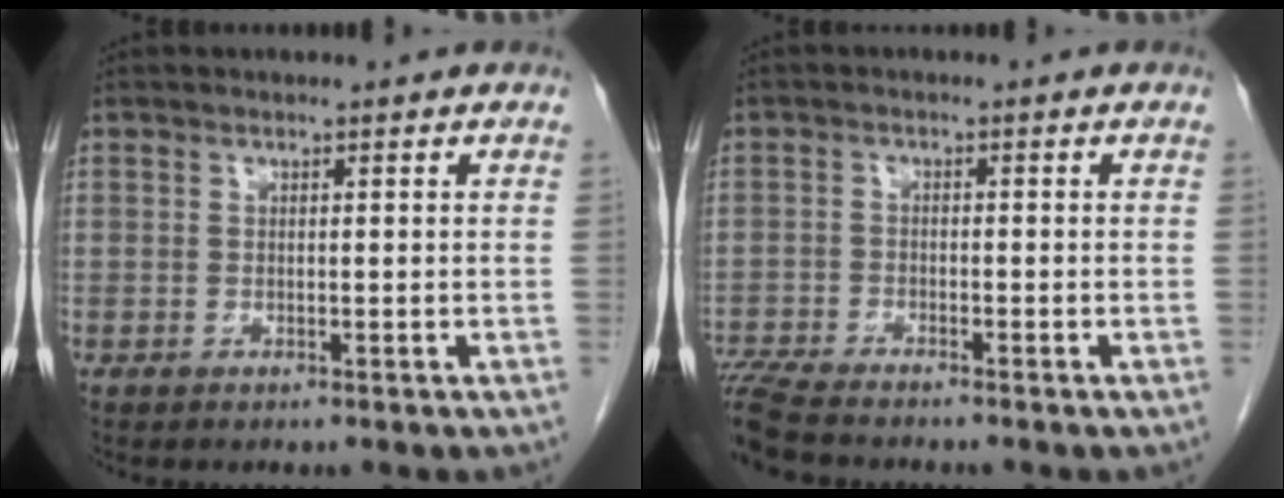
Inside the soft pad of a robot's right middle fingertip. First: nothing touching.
{"total": 7.3, "force": [-6.8, 0.4, 2.7], "torque": [-0.051, -0.017, -0.124]}